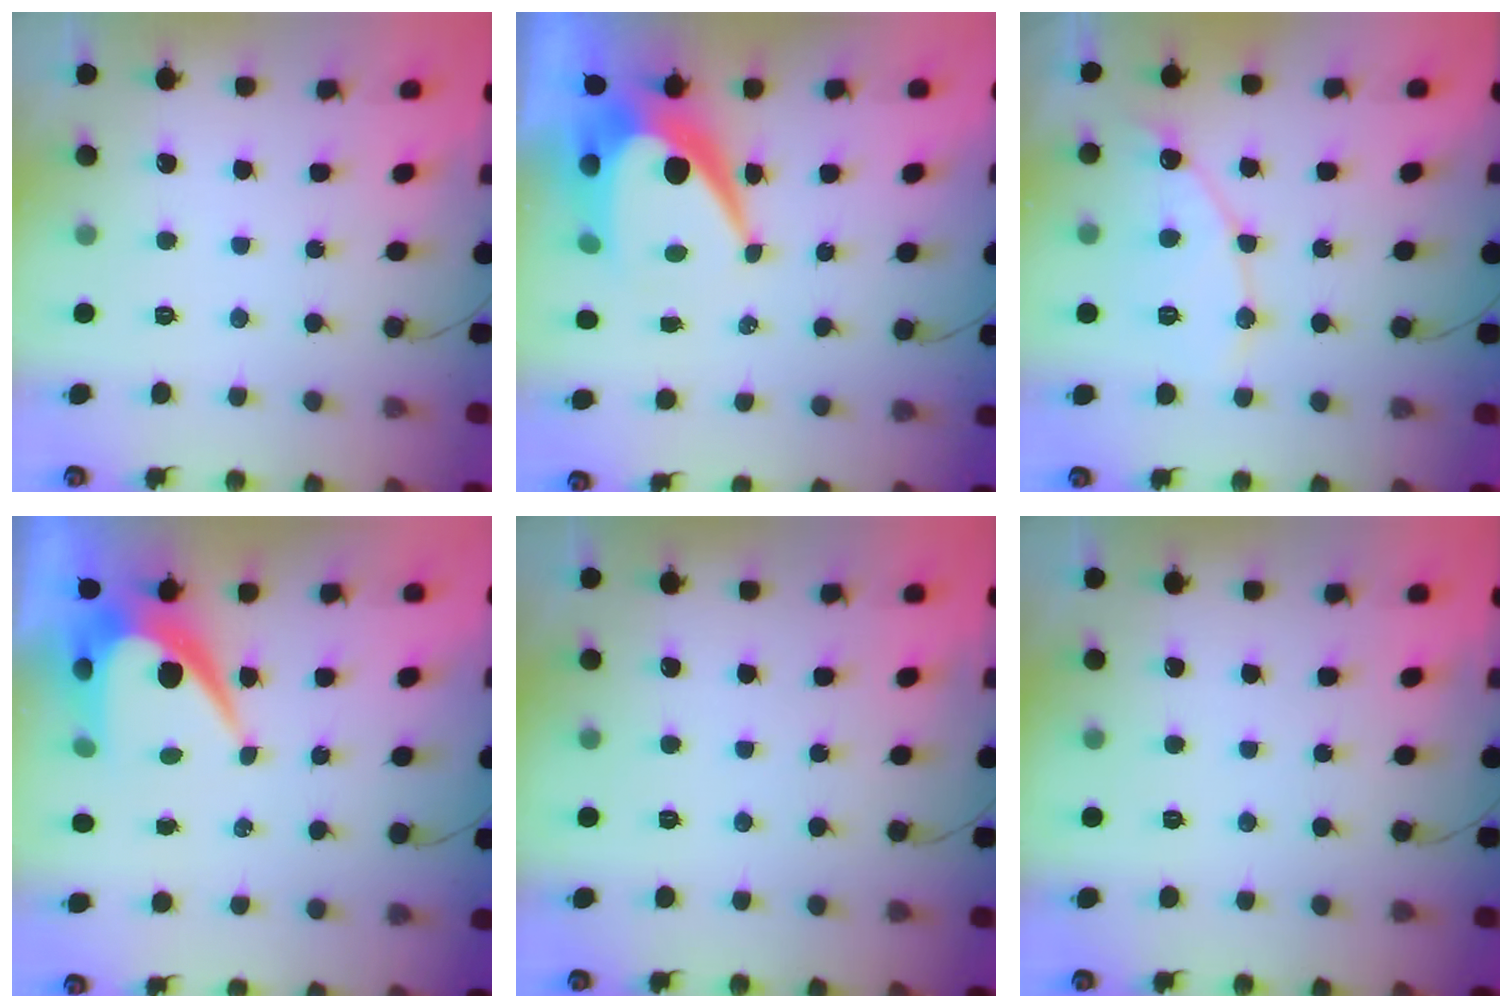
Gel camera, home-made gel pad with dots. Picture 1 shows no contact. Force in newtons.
{"total": 10.6, "press": 10.6, "slide": 0.8}
{"total": 9.9, "press": 9.9, "slide": 0.8}
{"total": 9.3, "press": 9.3, "slide": 0.7}
{"total": 0.0}
{"total": 0.0}